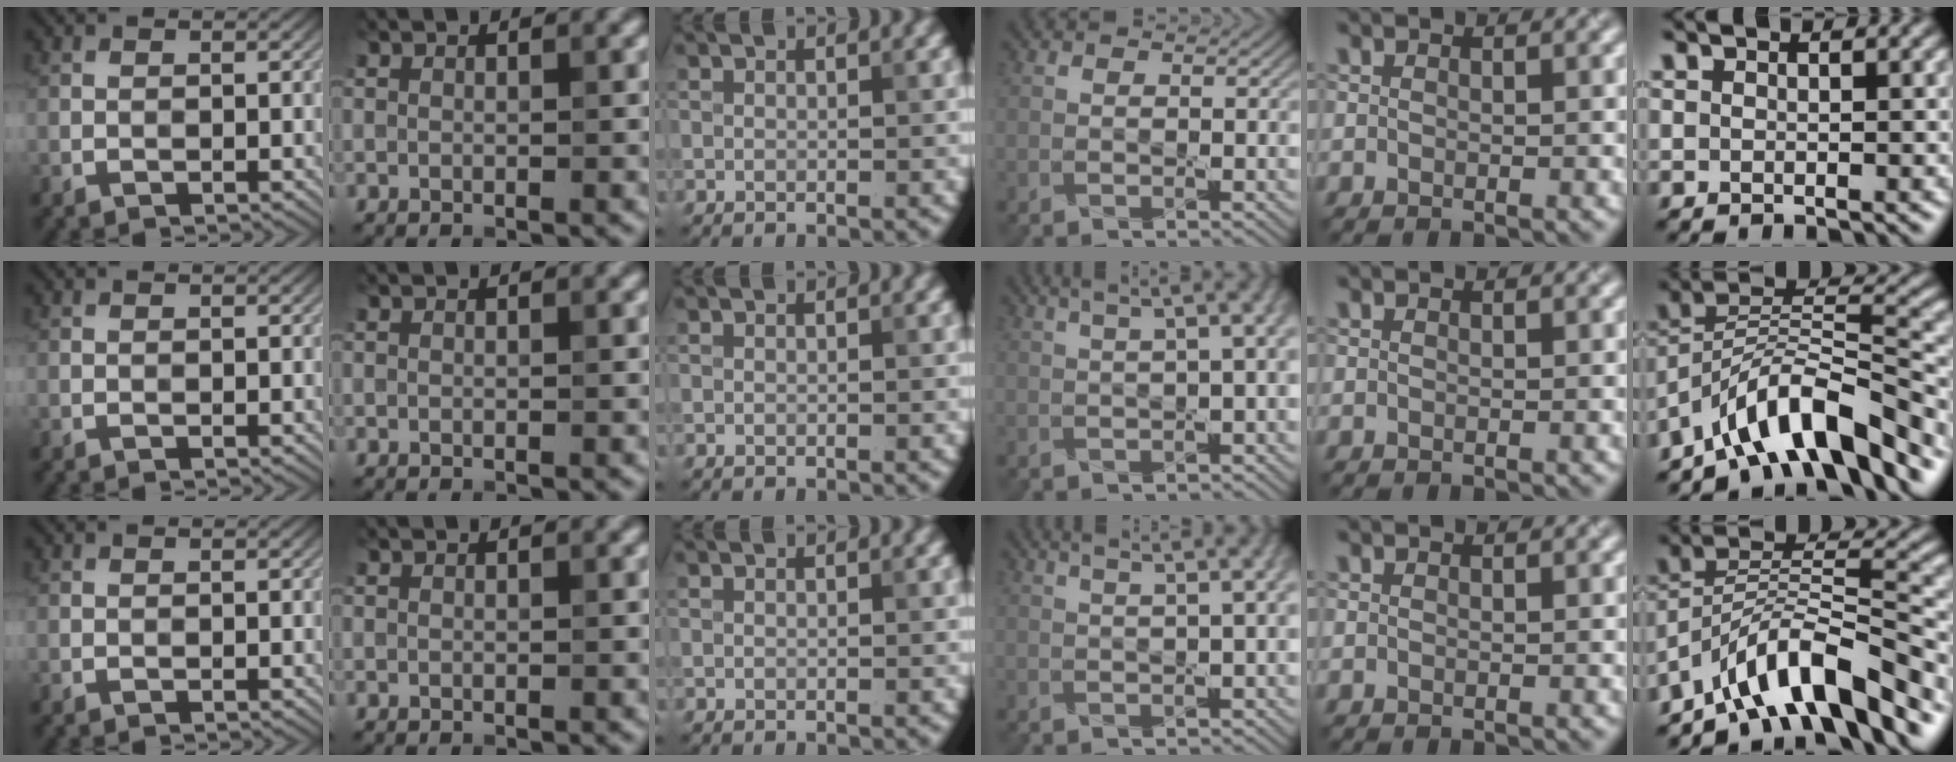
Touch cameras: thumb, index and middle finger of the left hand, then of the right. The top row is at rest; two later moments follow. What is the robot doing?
{"motion": "pour", "object": "sugar"}